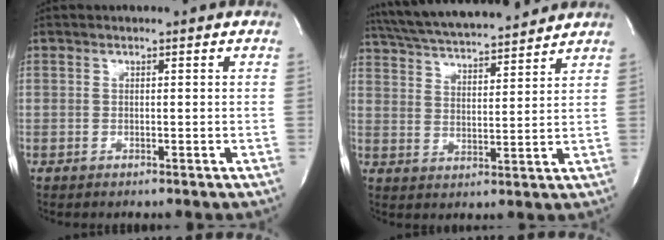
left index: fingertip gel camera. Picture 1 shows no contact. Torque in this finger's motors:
{"motor_torque": [0.23, -0.23, 0.43, 0.21]}